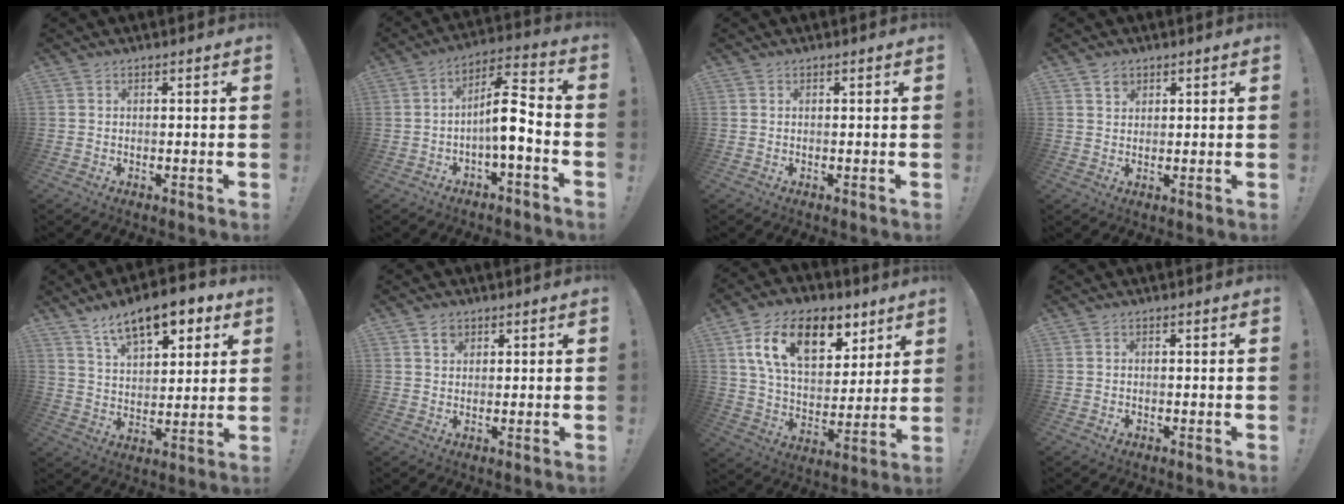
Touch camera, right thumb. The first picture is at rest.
{"total": 10.9, "force": [-2.5, 3.8, 9.9], "torque": [-0.156, 0.013, -0.046]}
{"total": 0.0}
{"total": 2.6, "force": [1.7, 1.8, 0.6], "torque": [0.007, -0.012, 0.028]}
{"total": 13.9, "force": [8.8, 6.3, 8.6], "torque": [-0.129, -0.051, 0.155]}
{"total": 2.9, "force": [1.7, 2.1, 1.1], "torque": [-0.002, -0.007, 0.027]}
{"total": 19.8, "force": [9.5, 11.8, 12.7], "torque": [-0.201, -0.032, 0.169]}
{"total": 0.7, "force": [-0.1, 0.7, 0.1], "torque": [0.007, -0.002, -0.003]}